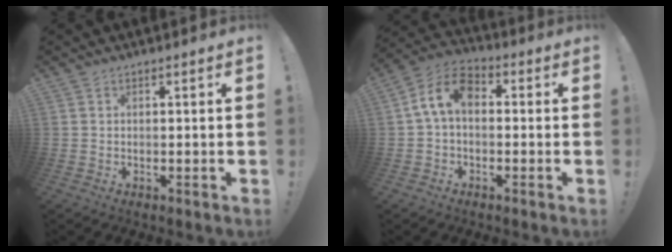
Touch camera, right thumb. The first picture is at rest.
{"total": 9.4, "force": [1.0, 5.9, 7.3], "torque": [-0.137, 0.011, 0.025]}